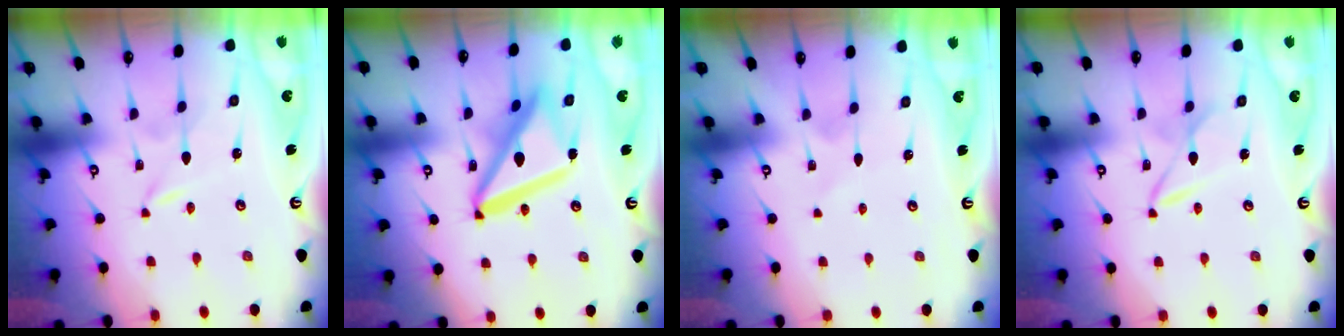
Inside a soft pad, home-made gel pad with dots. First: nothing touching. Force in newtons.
{"total": 17.0, "press": 17.0, "slide": 1.7}
{"total": 1.6, "press": 1.6, "slide": 0.2}
{"total": 4.1, "press": 4.1, "slide": 0.3}